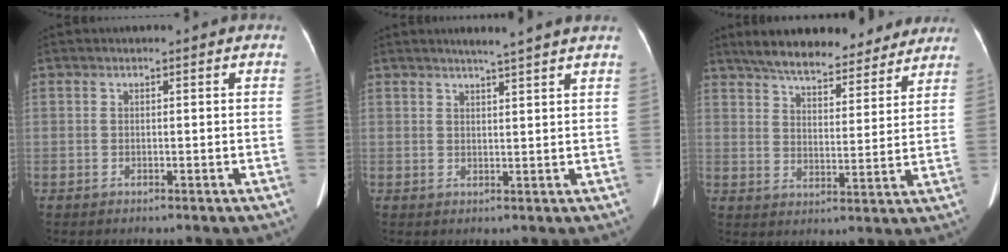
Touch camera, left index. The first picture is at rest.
{"total": 5.4, "force": [4.5, -0.9, 2.8], "torque": [-0.041, 0.007, 0.053]}
{"total": 18.0, "force": [15.5, 4.7, 7.8], "torque": [-0.118, 0.016, 0.217]}